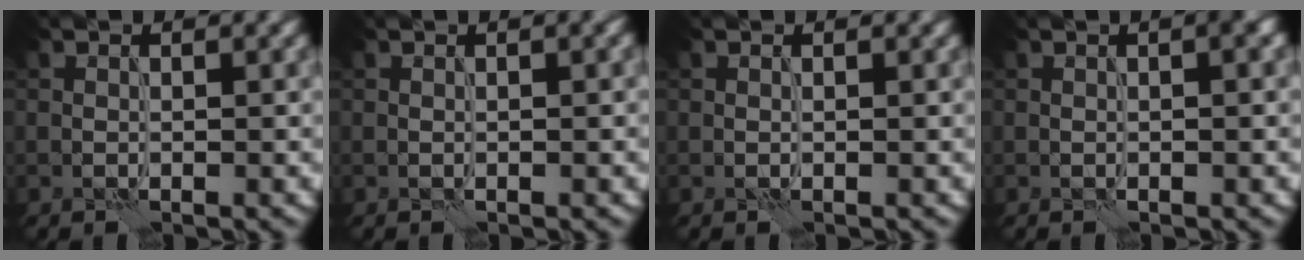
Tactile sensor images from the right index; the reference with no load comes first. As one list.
[{"total": 2.1, "force": [0.5, 0.7, 1.9], "torque": [-0.014, 0.003, 0.002]}, {"total": 0.0}, {"total": 2.6, "force": [0.4, 0.7, 2.5], "torque": [-0.020, 0.008, 0.001]}]